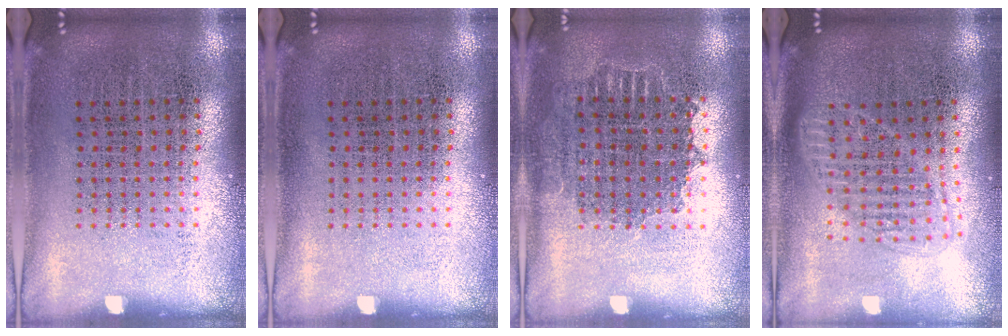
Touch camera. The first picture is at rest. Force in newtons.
{"total": 0.0}
{"total": 1.1, "press": 1.0, "slide": 0.4}
{"total": 1.5, "press": 1.3, "slide": 0.8}